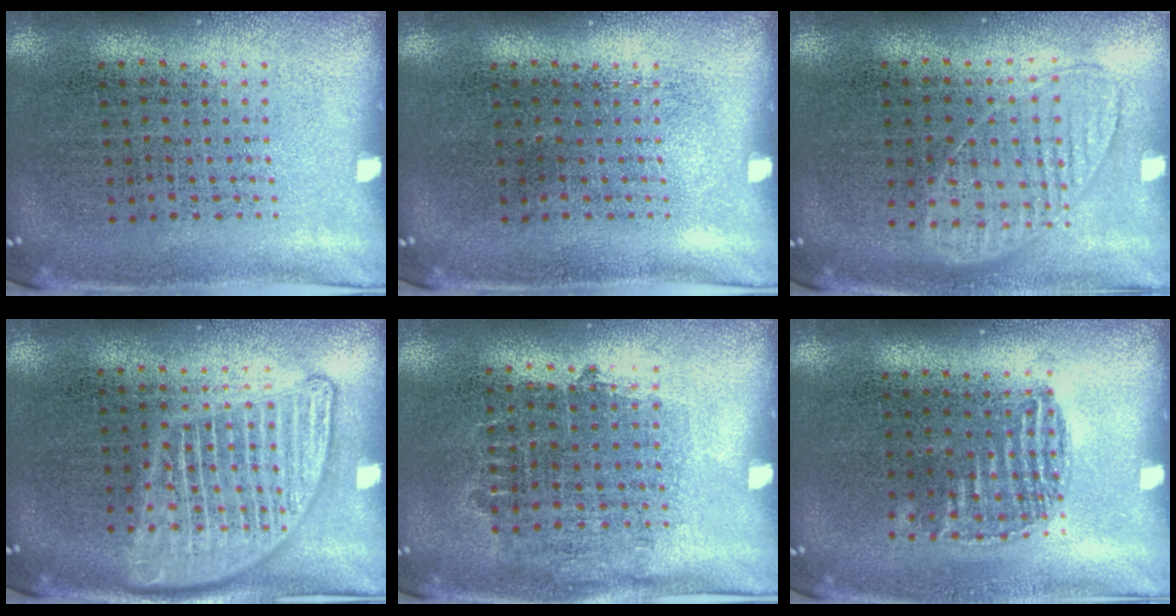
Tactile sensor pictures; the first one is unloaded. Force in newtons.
{"total": 0.0}
{"total": 0.9, "press": 0.9, "slide": 0.4}
{"total": 2.8, "press": 2.8, "slide": 0.3}
{"total": 0.7, "press": 0.7, "slide": 0.3}
{"total": 0.9, "press": 0.7, "slide": 0.5}